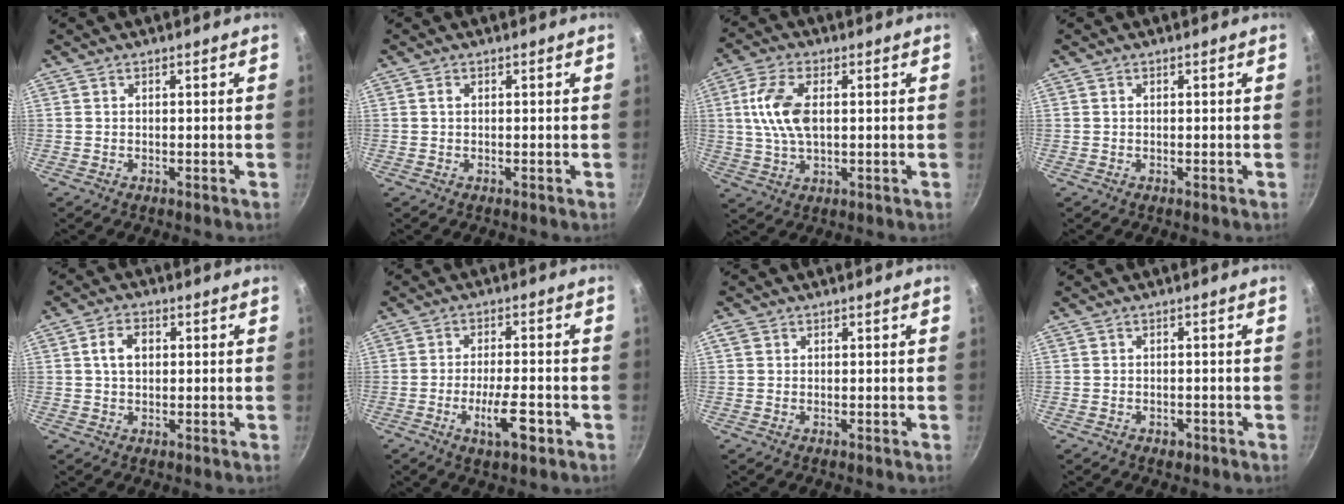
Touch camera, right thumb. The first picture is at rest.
{"total": 0.6, "force": [0.1, 0.4, 0.4], "torque": [-0.008, 0.003, 0.002]}
{"total": 9.8, "force": [1.4, 5.2, 8.3], "torque": [-0.161, 0.007, 0.025]}
{"total": 0.0}
{"total": 4.8, "force": [0.9, 3.3, 3.4], "torque": [-0.046, 0.008, 0.011]}
{"total": 7.7, "force": [-3.0, 2.3, 6.7], "torque": [-0.104, 0.014, -0.050]}
{"total": 1.3, "force": [0.5, 1.1, 0.6], "torque": [-0.011, 0.000, 0.007]}
{"total": 1.5, "force": [-0.8, 1.1, 0.7], "torque": [-0.011, 0.004, -0.006]}